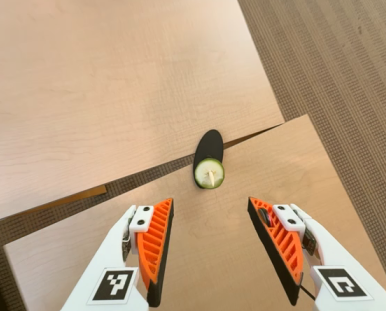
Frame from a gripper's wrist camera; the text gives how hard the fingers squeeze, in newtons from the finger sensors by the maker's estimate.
{"total": 0.7, "left": 0.5, "right": 0.9}